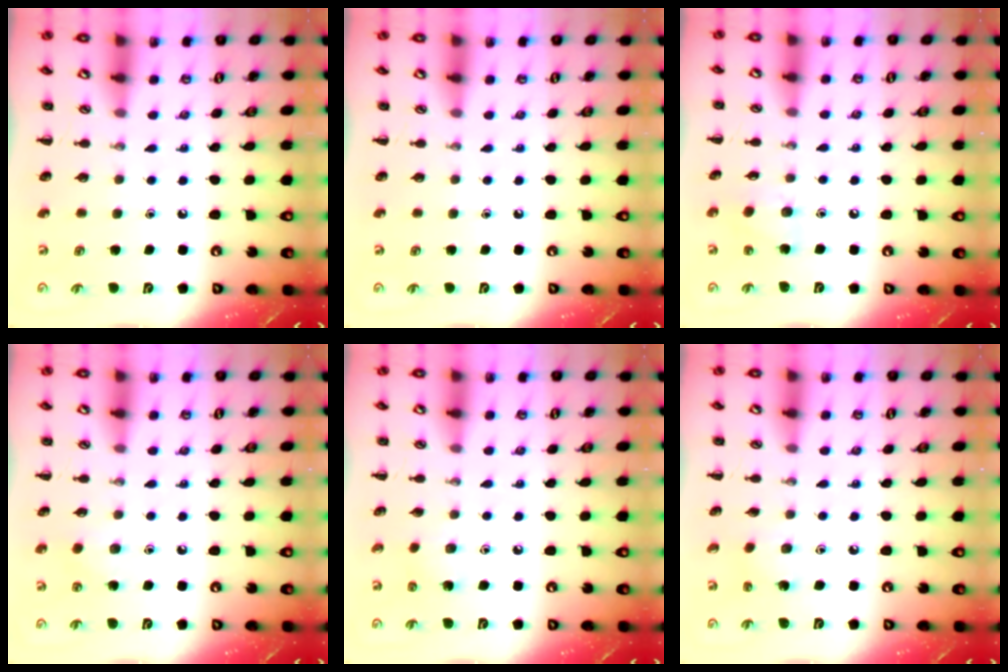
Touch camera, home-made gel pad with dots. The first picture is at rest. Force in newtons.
{"total": 0.0}
{"total": 6.3, "press": 6.1, "slide": 1.5}
{"total": 6.2, "press": 6.1, "slide": 1.3}
{"total": 2.4, "press": 2.4, "slide": 0.6}
{"total": 1.5, "press": 1.4, "slide": 0.5}